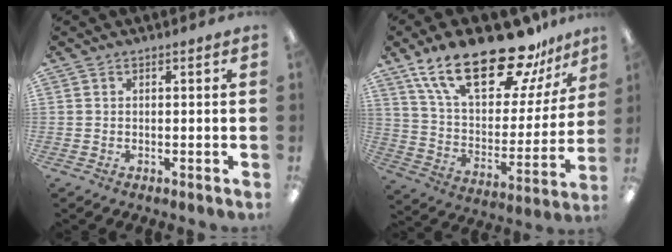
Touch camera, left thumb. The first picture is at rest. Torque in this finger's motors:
{"motor_torque": [2.75, 1.69, 1.68, -1.09, 0.13]}